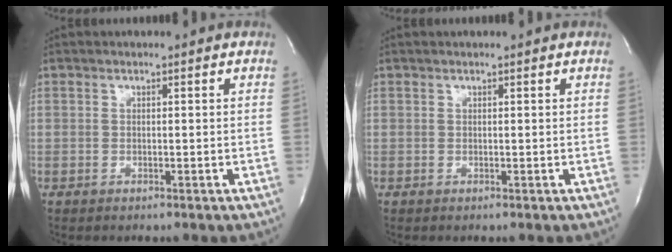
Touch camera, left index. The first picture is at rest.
{"total": 1.4, "force": [1.3, 0.1, 0.6], "torque": [-0.008, 0.015, 0.017]}